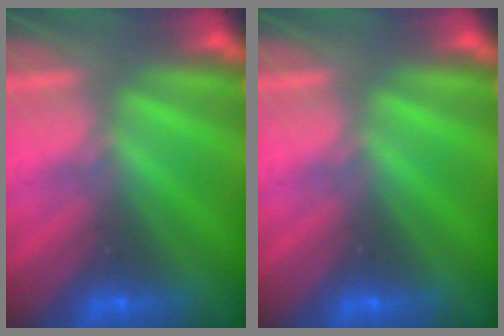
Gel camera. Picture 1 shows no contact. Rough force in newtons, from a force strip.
{"total": 0.0}